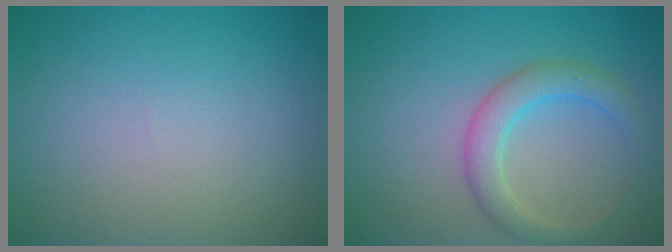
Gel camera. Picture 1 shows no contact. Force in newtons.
{"total": 3.4, "press": 3.4, "slide": 0.1}